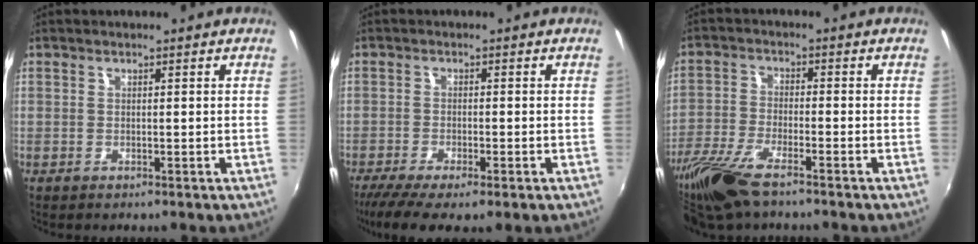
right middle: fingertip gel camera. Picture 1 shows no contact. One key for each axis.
{"total": 8.0, "fx": -5.6, "fy": 1.4, "fz": 5.6, "tx": -0.126, "ty": -0.037, "tz": -0.093}
{"total": 11.2, "fx": -8.2, "fy": 2.8, "fz": 7.0, "tx": -0.169, "ty": -0.031, "tz": -0.166}